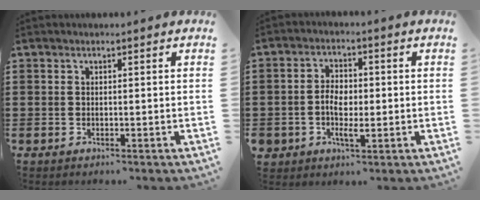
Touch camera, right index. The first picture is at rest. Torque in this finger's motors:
{"motor_torque": [1.31, 0.83, 0.34, 0.11]}